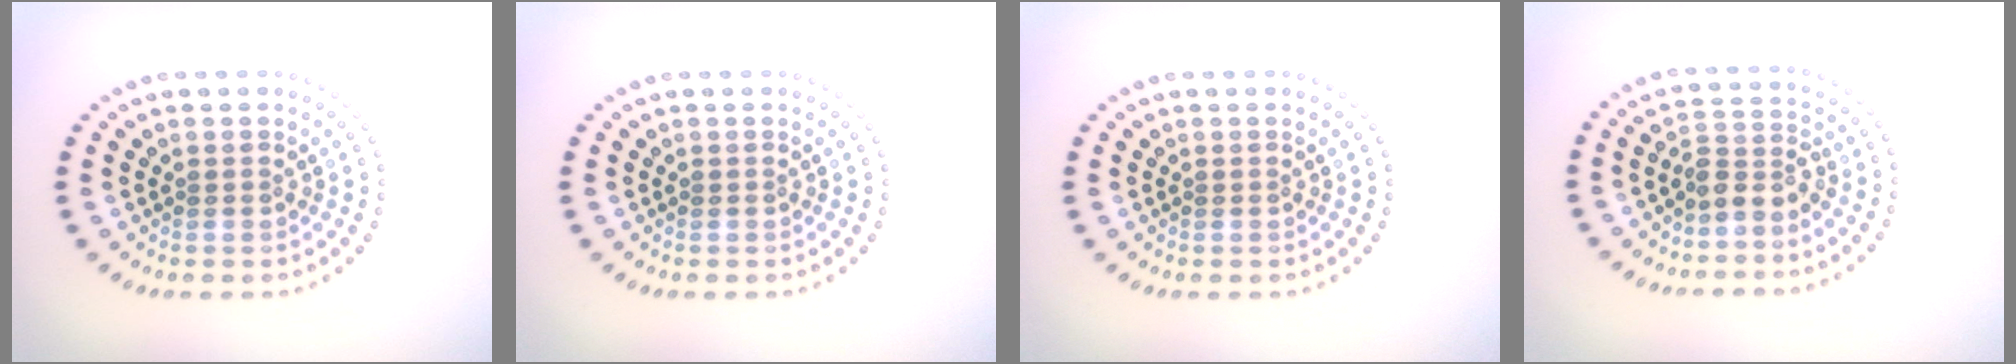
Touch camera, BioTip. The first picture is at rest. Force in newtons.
{"total": 0.0}
{"total": 0.0}
{"total": 2.6, "press": 1.9, "slide": 1.8}